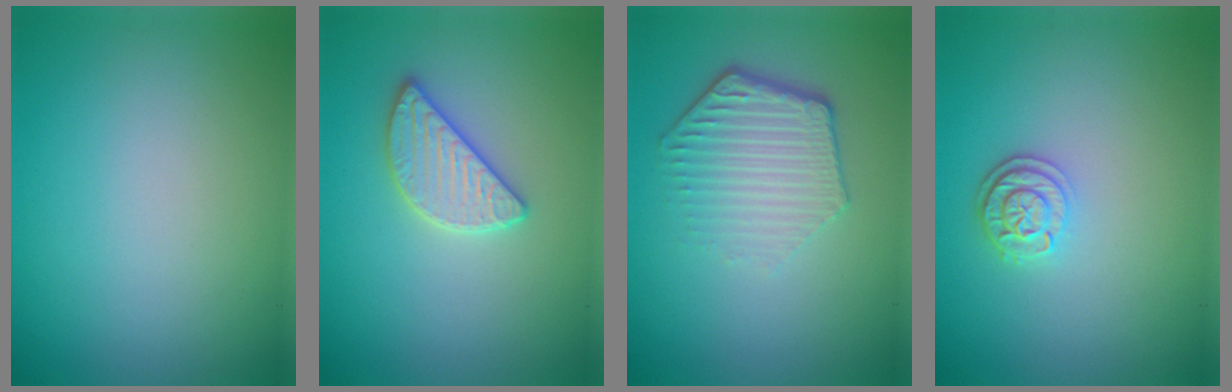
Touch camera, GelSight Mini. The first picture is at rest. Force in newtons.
{"total": 2.8, "press": 2.8, "slide": 0.2}
{"total": 4.1, "press": 3.2, "slide": 2.7}
{"total": 2.5, "press": 2.1, "slide": 1.3}